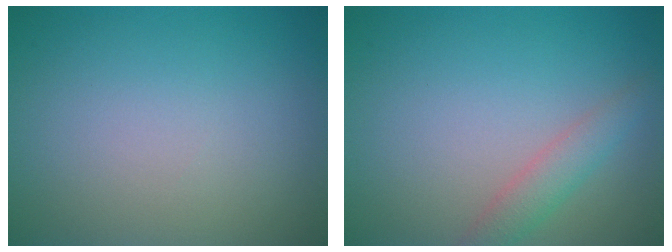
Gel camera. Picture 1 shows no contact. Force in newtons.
{"total": 2.2, "press": 2.2, "slide": 0.1}